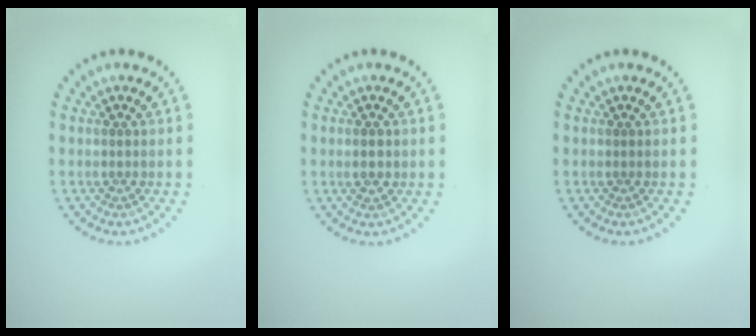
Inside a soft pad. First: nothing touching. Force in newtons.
{"total": 1.1, "press": 1.1, "slide": 0.1}
{"total": 0.0}